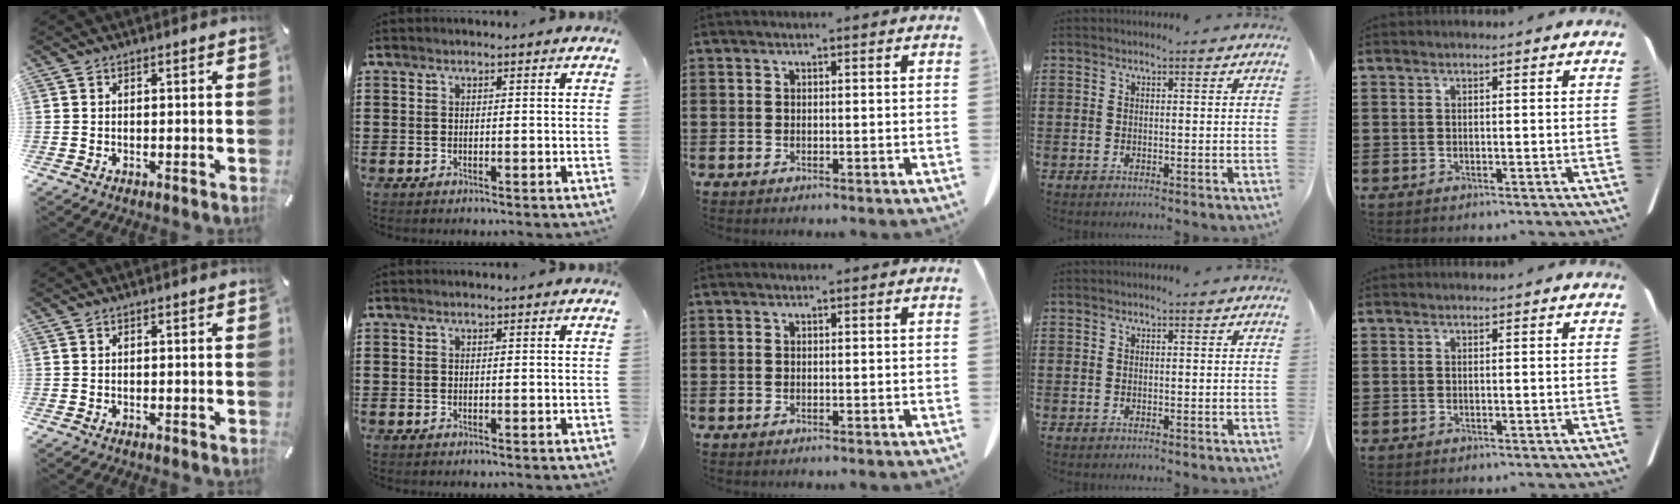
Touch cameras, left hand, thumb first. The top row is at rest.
{}